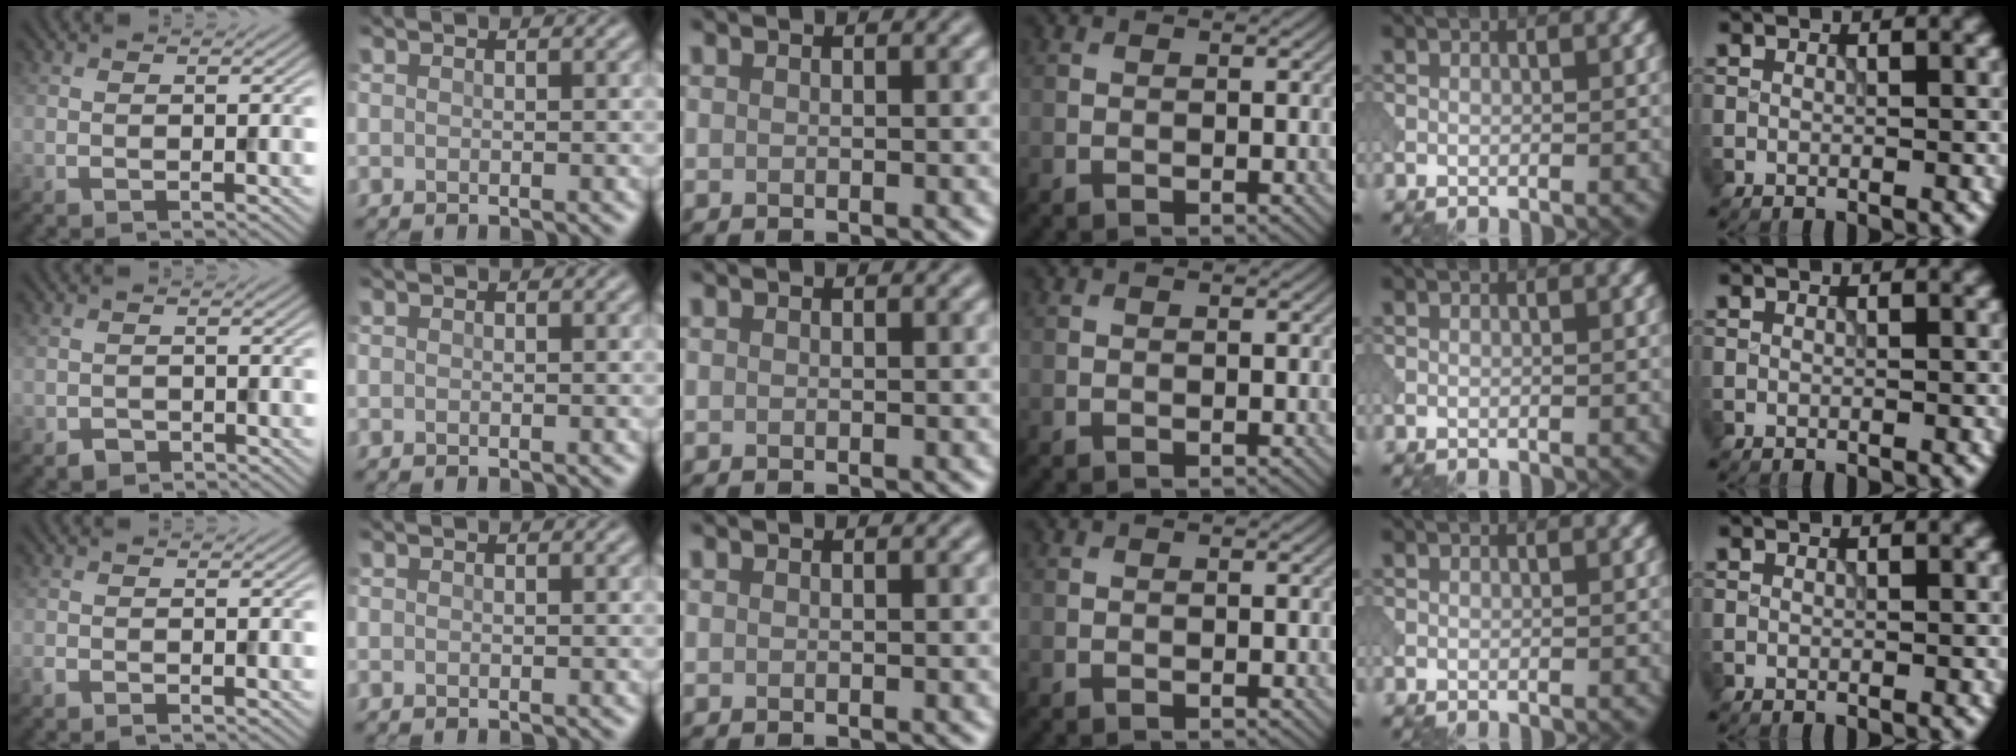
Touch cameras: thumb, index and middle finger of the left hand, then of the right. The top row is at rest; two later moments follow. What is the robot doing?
{"motion": "open", "object": "sandwich press"}